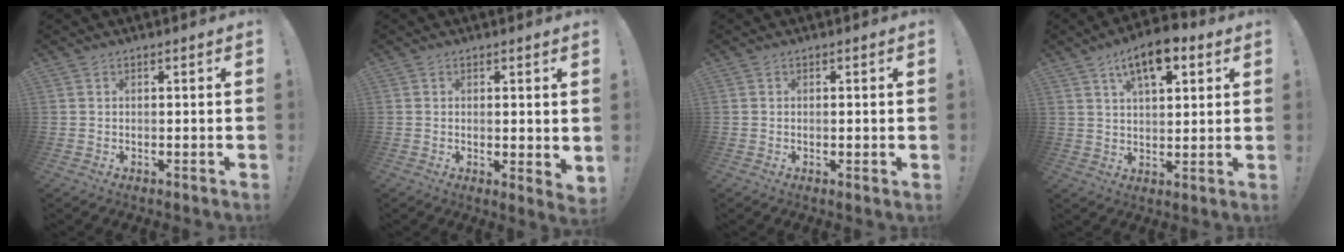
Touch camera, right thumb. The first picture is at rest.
{"total": 2.3, "force": [1.4, 0.9, 1.6], "torque": [-0.009, -0.009, 0.023]}
{"total": 0.7, "force": [-0.1, 0.0, 0.7], "torque": [-0.012, 0.000, 0.000]}
{"total": 10.8, "force": [6.1, 4.8, 7.5], "torque": [-0.111, -0.020, 0.106]}